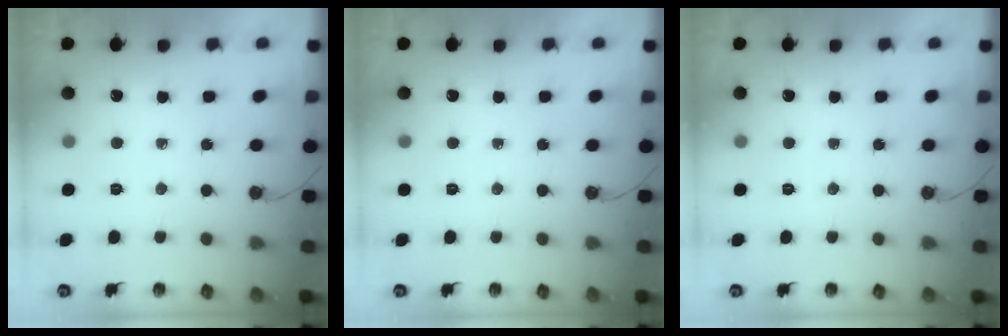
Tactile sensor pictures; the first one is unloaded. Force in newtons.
{"total": 0.0}
{"total": 0.0}